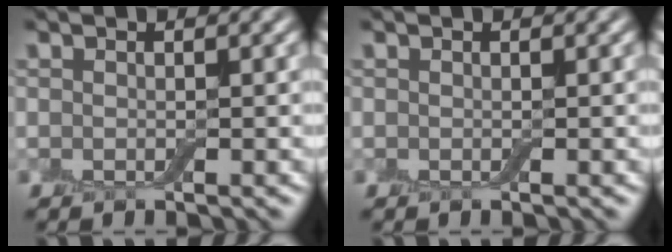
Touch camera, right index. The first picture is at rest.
{"total": 0.0}